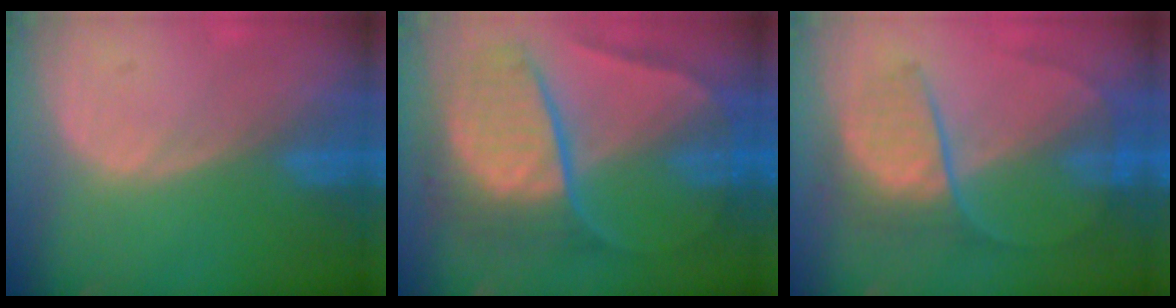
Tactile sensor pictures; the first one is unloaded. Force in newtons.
{"total": 10.8, "press": 10.7, "slide": 1.1}
{"total": 6.9, "press": 6.6, "slide": 1.7}